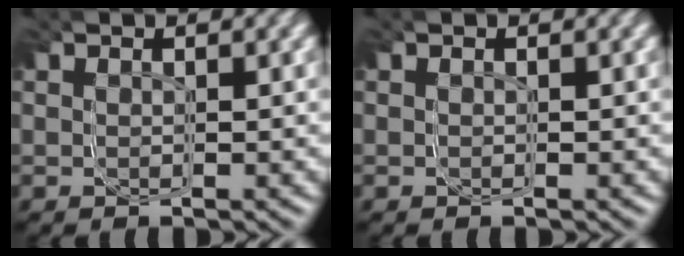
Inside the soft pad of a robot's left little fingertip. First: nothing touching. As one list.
[{"total": 0.0}]